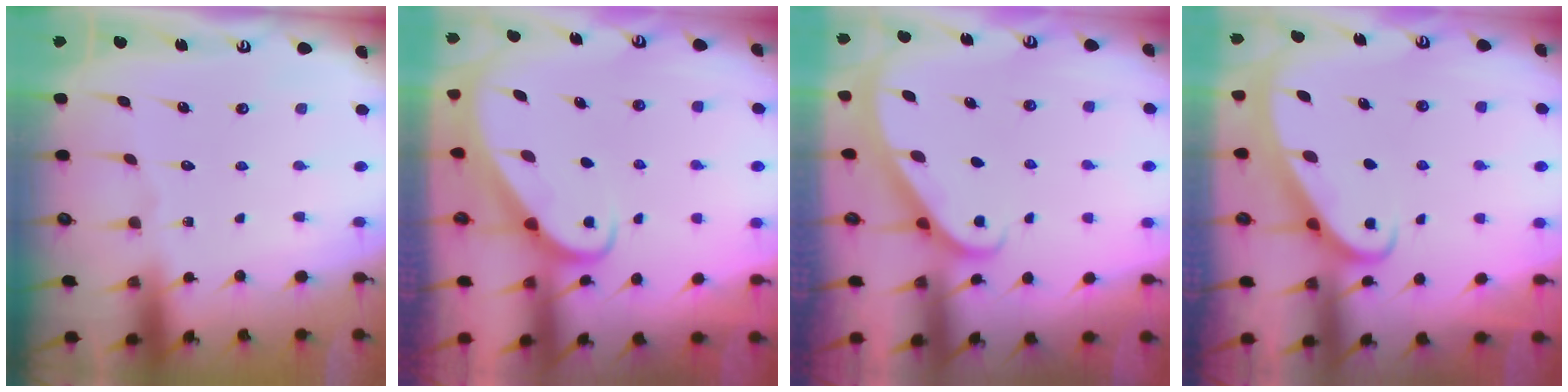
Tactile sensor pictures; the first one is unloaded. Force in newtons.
{"total": 2.6, "press": 2.6, "slide": 0.3}
{"total": 1.8, "press": 1.8, "slide": 0.1}
{"total": 2.6, "press": 2.6, "slide": 0.3}